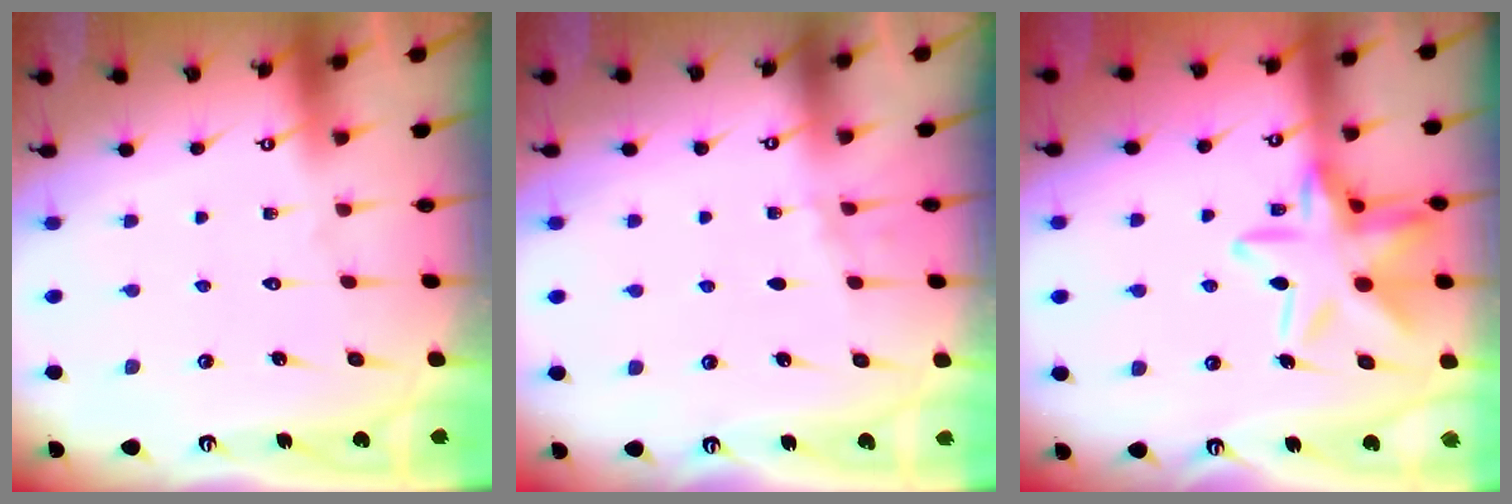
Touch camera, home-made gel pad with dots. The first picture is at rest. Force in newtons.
{"total": 2.2, "press": 1.4, "slide": 1.7}
{"total": 16.9, "press": 16.8, "slide": 1.2}